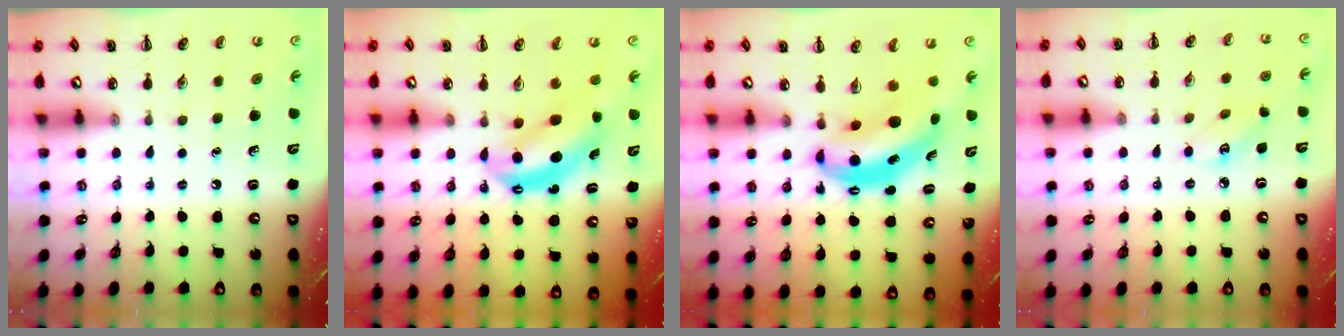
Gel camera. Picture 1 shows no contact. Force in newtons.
{"total": 7.7, "press": 7.6, "slide": 1.5}
{"total": 8.0, "press": 7.8, "slide": 1.8}
{"total": 3.0, "press": 2.9, "slide": 0.7}